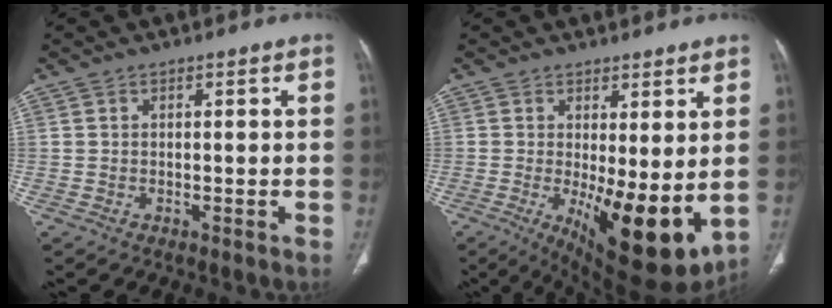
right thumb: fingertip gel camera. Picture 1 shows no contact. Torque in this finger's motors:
{"motor_torque": [2.61, 2.40, 1.24, 0.58, 0.41]}